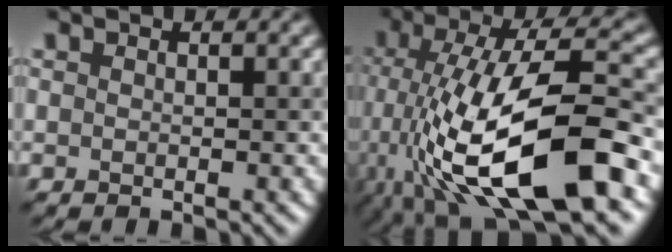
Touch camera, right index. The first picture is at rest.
{"total": 14.9, "force": [-4.5, 4.8, 13.4], "torque": [-0.234, 0.000, -0.081]}